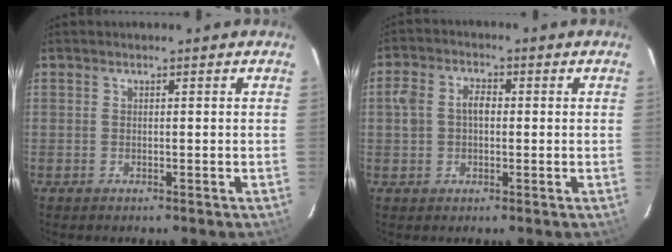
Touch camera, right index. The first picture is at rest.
{"total": 5.2, "force": [0.1, 3.7, 3.6], "torque": [-0.071, 0.016, 0.000]}